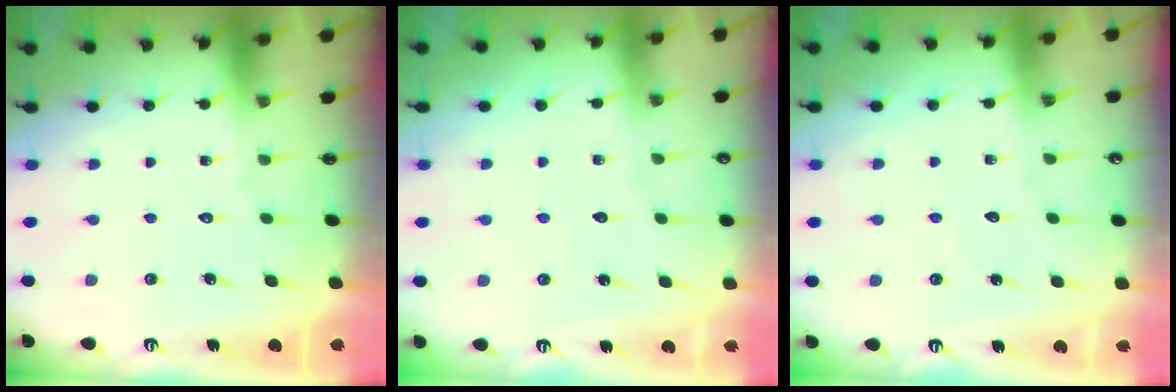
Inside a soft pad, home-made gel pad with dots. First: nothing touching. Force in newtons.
{"total": 2.6, "press": 2.6, "slide": 0.4}
{"total": 2.9, "press": 2.9, "slide": 0.2}